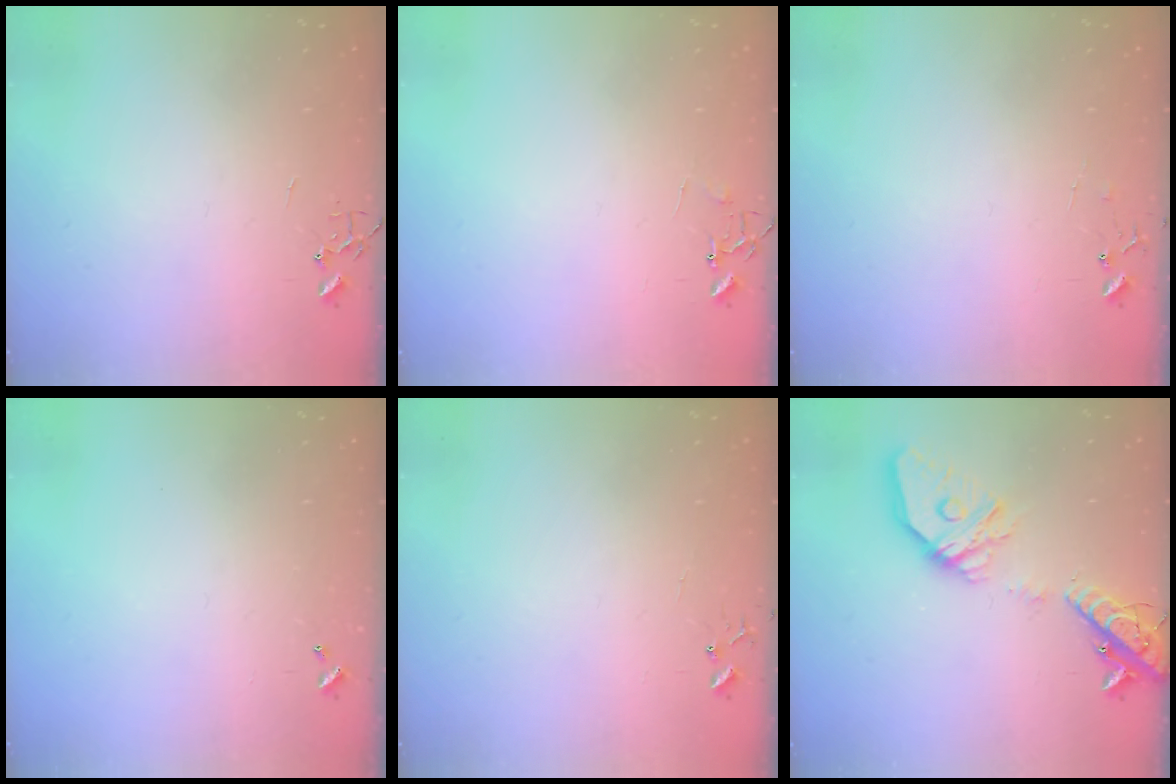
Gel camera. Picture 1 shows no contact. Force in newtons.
{"total": 5.5, "press": 5.4, "slide": 0.4}
{"total": 6.9, "press": 6.9, "slide": 0.4}
{"total": 0.0}
{"total": 5.6, "press": 5.6, "slide": 0.4}
{"total": 20.2, "press": 20.0, "slide": 3.0}